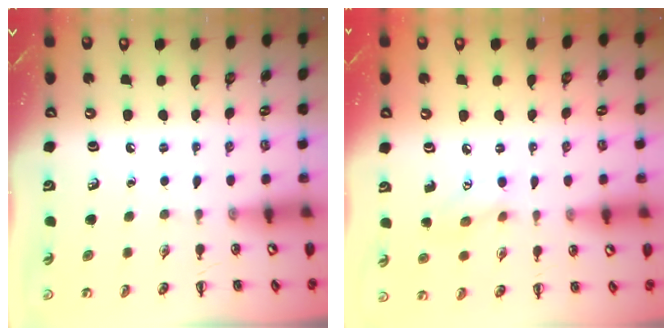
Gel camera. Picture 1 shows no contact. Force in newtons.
{"total": 6.5, "press": 6.3, "slide": 1.3}